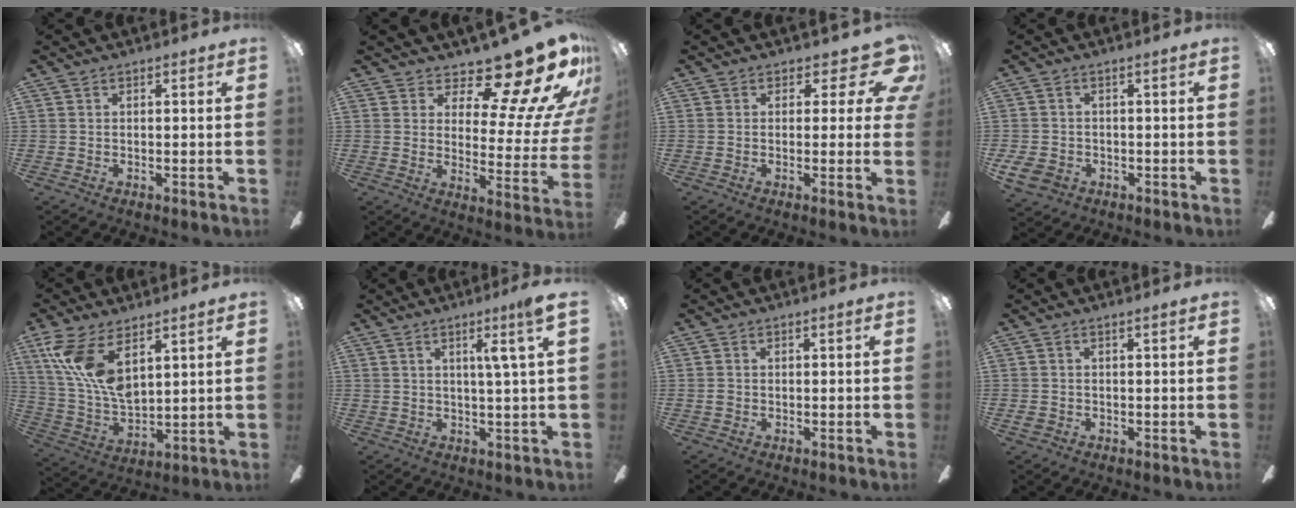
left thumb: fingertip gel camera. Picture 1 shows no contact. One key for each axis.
{"total": 16.8, "fx": 12.8, "fy": 4.8, "fz": 9.9, "tx": -0.143, "ty": -0.111, "tz": 0.209}
{"total": 7.5, "fx": 3.5, "fy": 3.9, "fz": 5.4, "tx": -0.053, "ty": -0.024, "tz": 0.060}
{"total": 4.7, "fx": -2.2, "fy": 3.1, "fz": 2.7, "tx": -0.067, "ty": 0.007, "tz": -0.045}
{"total": 14.9, "fx": 7.5, "fy": 6.8, "fz": 10.9, "tx": -0.240, "ty": -0.023, "tz": 0.139}
{"total": 5.8, "fx": 2.8, "fy": -0.6, "fz": 5.1, "tx": -0.082, "ty": -0.008, "tz": 0.036}
{"total": 0.7, "fx": -0.1, "fy": 0.6, "fz": 0.3, "tx": -0.007, "ty": 0.005, "tz": -0.003}
{"total": 1.4, "fx": -0.4, "fy": 0.9, "fz": 1.0, "tx": -0.017, "ty": 0.006, "tz": -0.008}